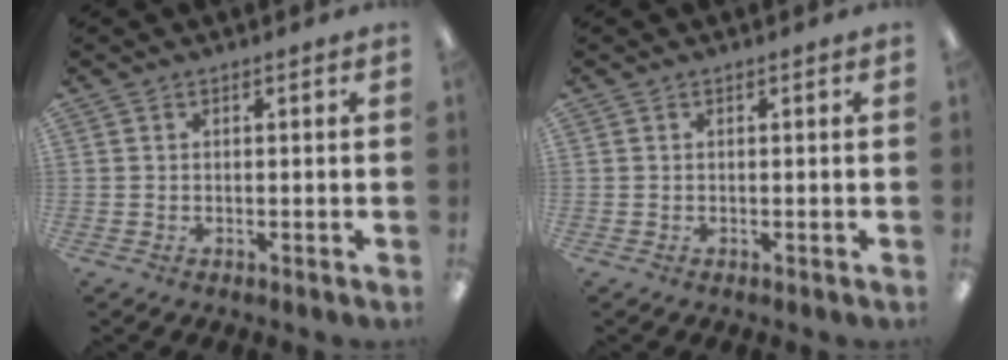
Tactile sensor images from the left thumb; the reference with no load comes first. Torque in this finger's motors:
{"motor_torque": [0.00, 0.00, -0.18, 0.18, 0.00]}